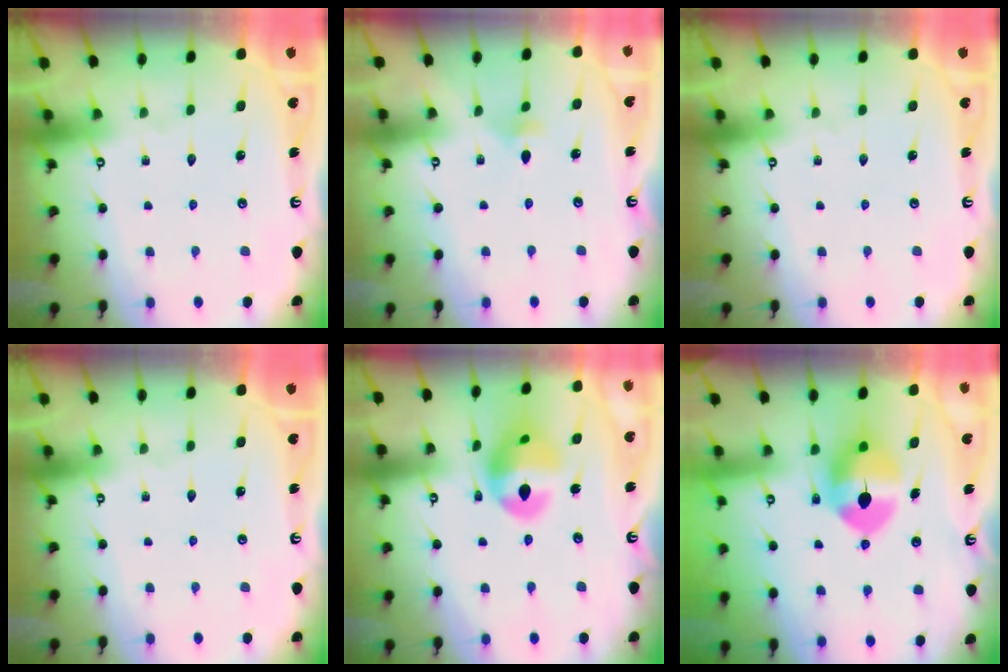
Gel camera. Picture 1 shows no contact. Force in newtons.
{"total": 3.8, "press": 3.7, "slide": 0.9}
{"total": 0.0}
{"total": 0.0}
{"total": 14.5, "press": 14.4, "slide": 2.0}
{"total": 9.7, "press": 9.5, "slide": 1.9}